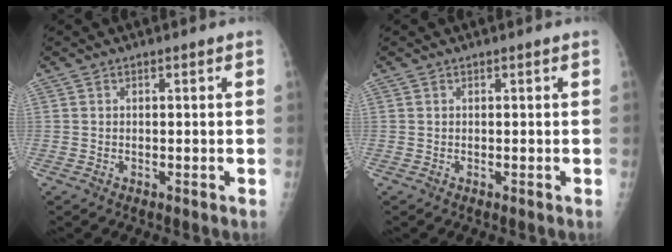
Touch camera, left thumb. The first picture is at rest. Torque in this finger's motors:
{"motor_torque": [-0.03, 0.03, 0.00, 0.00, 0.00]}